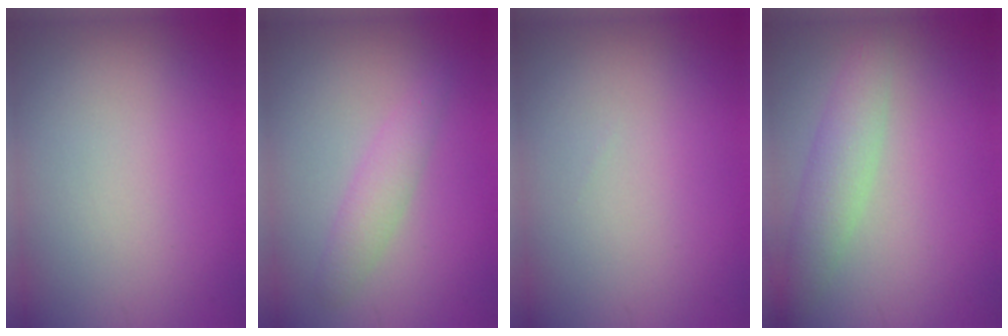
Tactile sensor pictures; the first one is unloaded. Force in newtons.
{"total": 2.1, "press": 2.1, "slide": 0.2}
{"total": 0.0}
{"total": 3.1, "press": 3.1, "slide": 0.2}